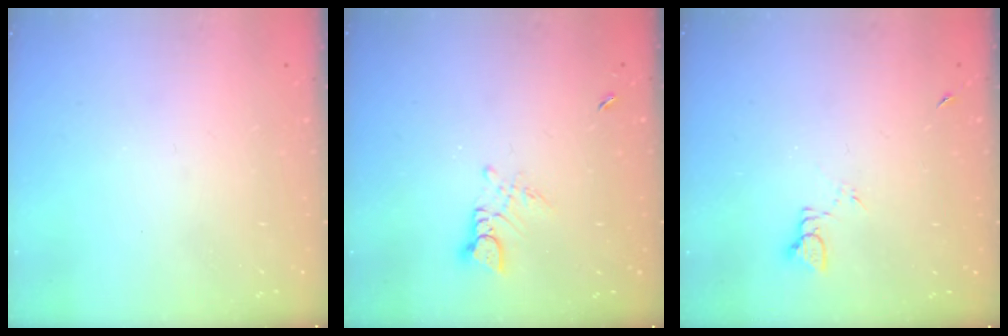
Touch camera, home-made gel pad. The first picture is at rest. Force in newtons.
{"total": 3.0, "press": 2.9, "slide": 0.3}
{"total": 2.5, "press": 2.5, "slide": 0.3}